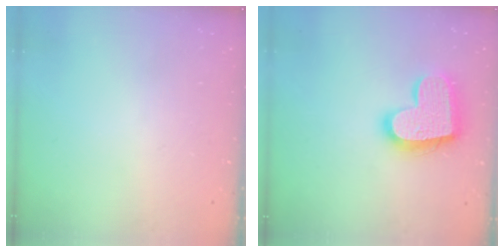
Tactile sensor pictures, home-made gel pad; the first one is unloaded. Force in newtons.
{"total": 18.0, "press": 18.0, "slide": 1.1}